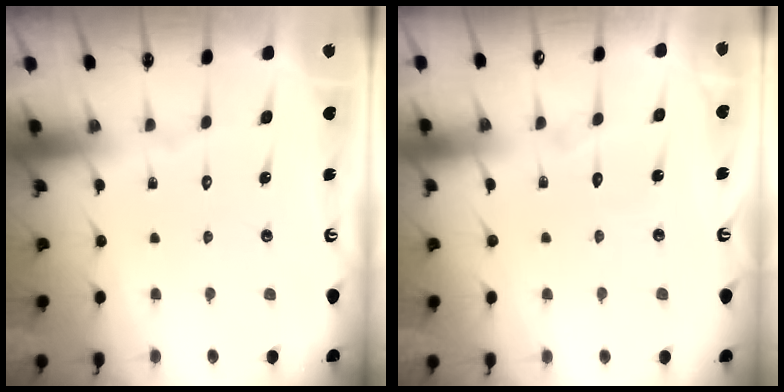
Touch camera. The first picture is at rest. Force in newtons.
{"total": 2.7, "press": 2.7, "slide": 0.2}